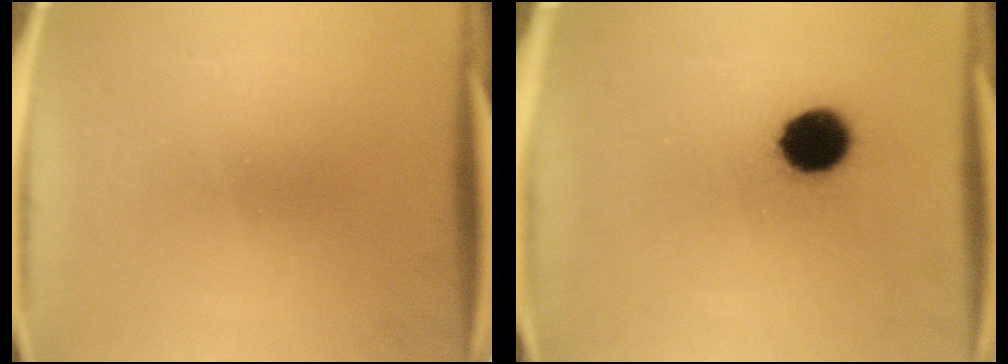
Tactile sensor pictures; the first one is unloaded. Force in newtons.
{"total": 10.3}